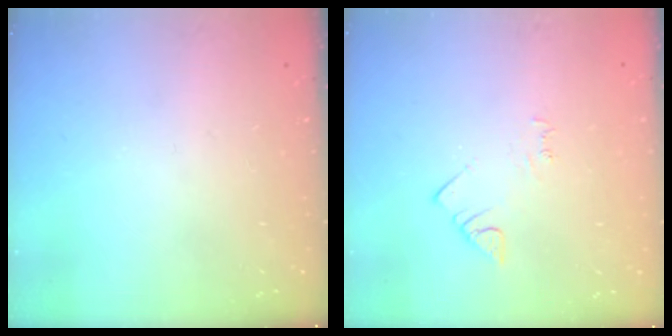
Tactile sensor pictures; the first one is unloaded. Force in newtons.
{"total": 2.9, "press": 2.9, "slide": 0.5}